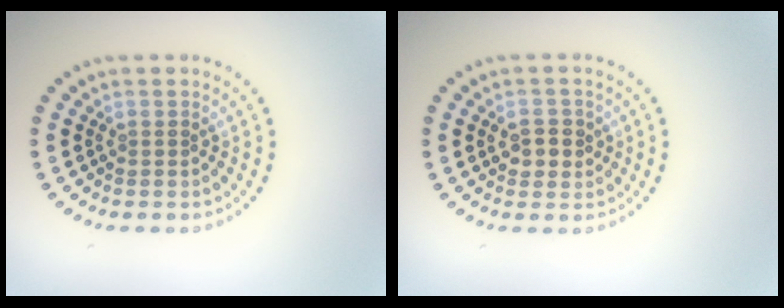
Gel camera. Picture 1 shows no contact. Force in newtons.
{"total": 2.4, "press": 2.3, "slide": 0.5}